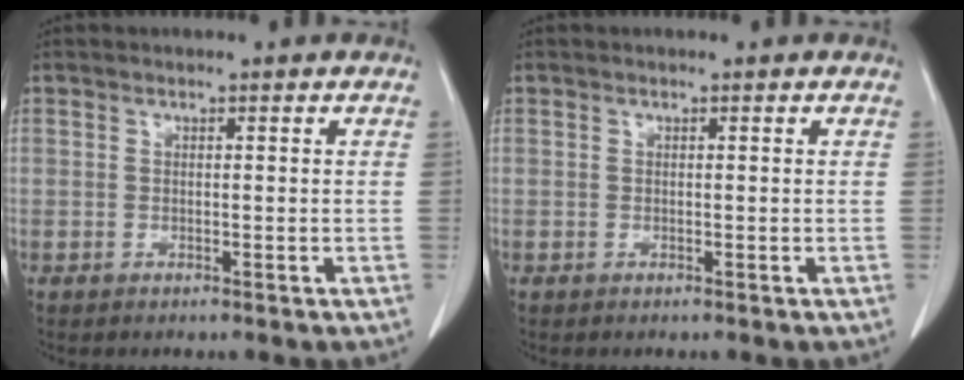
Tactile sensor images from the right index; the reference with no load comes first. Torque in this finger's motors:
{"motor_torque": [-0.01, -0.01, 0.00, 0.01]}